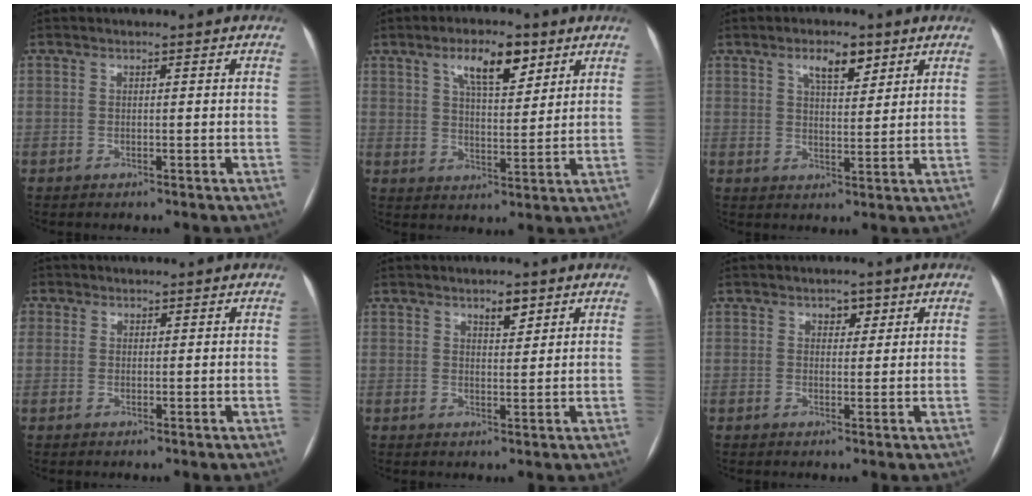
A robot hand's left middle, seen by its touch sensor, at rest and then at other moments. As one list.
[{"total": 8.3, "force": [4.8, 2.8, 6.2], "torque": [-0.105, 0.008, 0.081]}, {"total": 5.3, "force": [3.2, 2.0, 3.7], "torque": [-0.063, 0.004, 0.054]}, {"total": 2.0, "force": [0.8, 1.8, 0.2], "torque": [0.010, 0.000, 0.009]}, {"total": 2.6, "force": [1.8, 0.9, 1.7], "torque": [-0.026, 0.000, 0.031]}, {"total": 2.0, "force": [1.2, 1.3, 1.0], "torque": [-0.010, 0.002, 0.016]}]